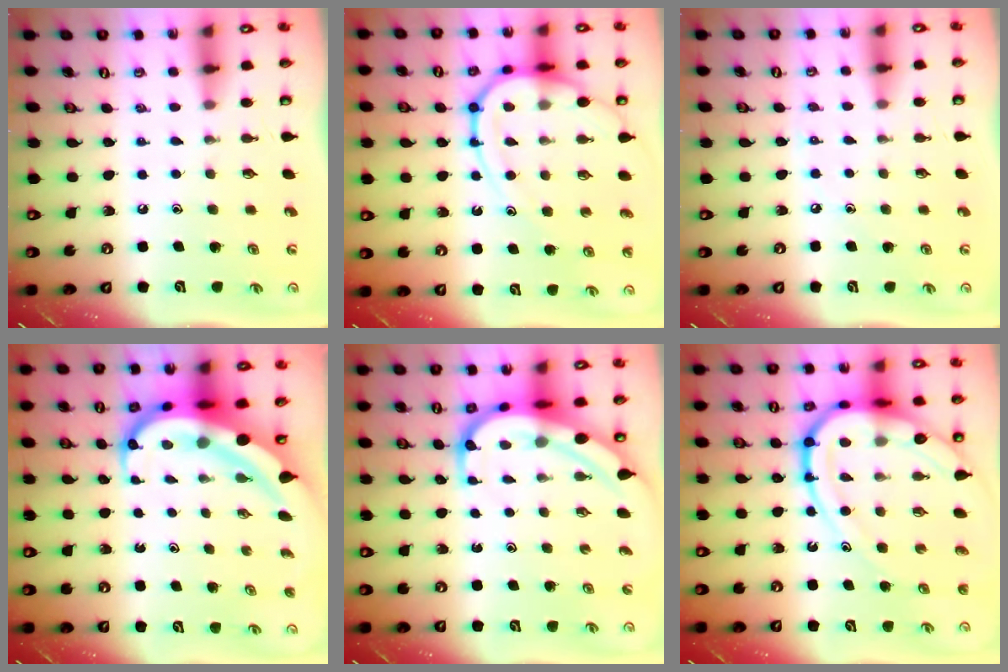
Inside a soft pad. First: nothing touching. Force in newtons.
{"total": 14.0, "press": 14.0, "slide": 1.4}
{"total": 2.3, "press": 2.3, "slide": 0.3}
{"total": 12.5, "press": 12.4, "slide": 1.3}
{"total": 9.0, "press": 9.0, "slide": 1.0}
{"total": 20.5, "press": 20.4, "slide": 2.0}